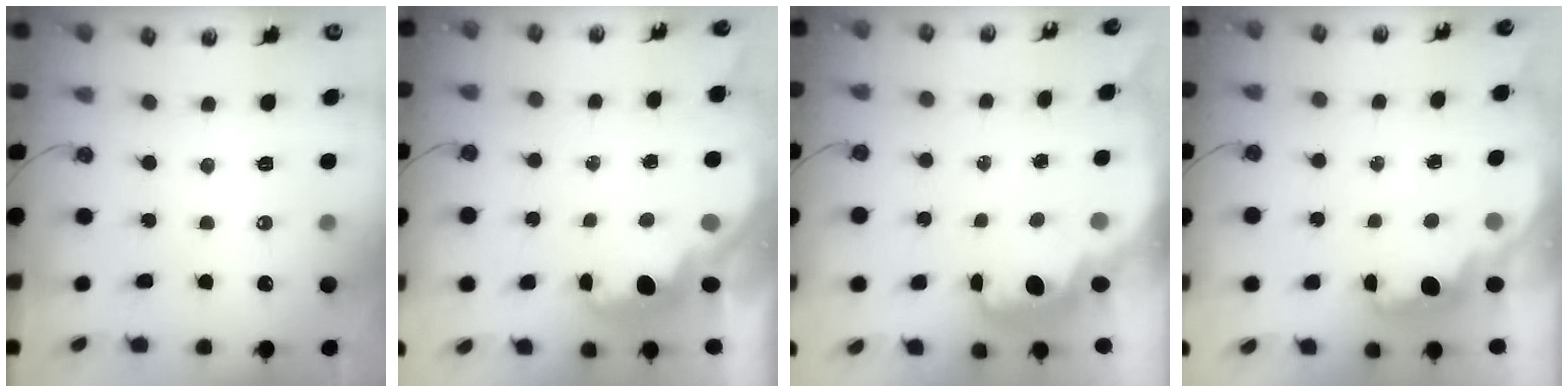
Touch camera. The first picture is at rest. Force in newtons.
{"total": 2.1, "press": 1.9, "slide": 0.8}
{"total": 3.8, "press": 3.7, "slide": 0.4}
{"total": 2.0, "press": 1.8, "slide": 0.8}